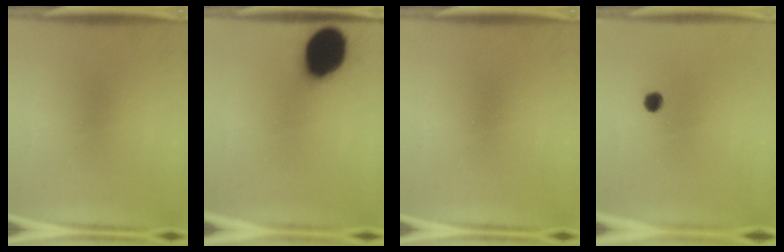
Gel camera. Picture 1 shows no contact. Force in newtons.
{"total": 18.6}
{"total": 0.0}
{"total": 1.4}